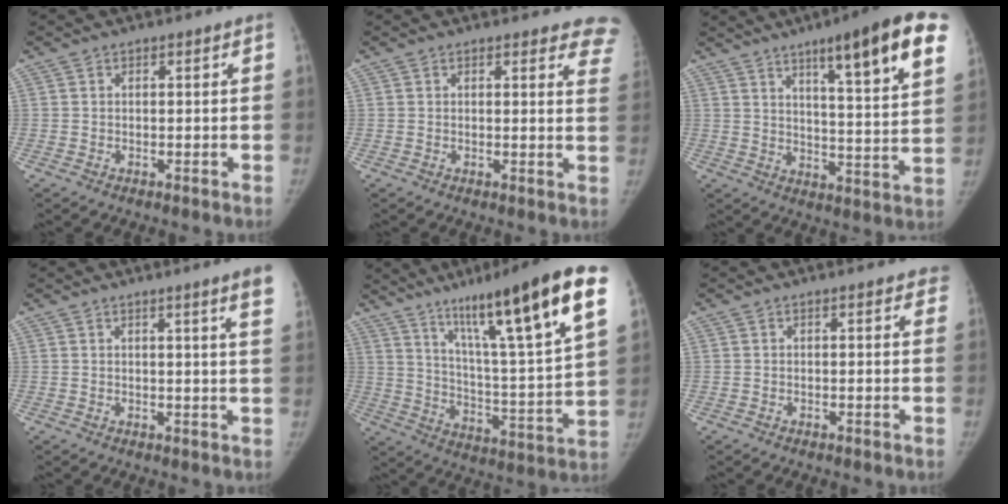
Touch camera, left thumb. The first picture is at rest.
{"total": 8.4, "force": [7.8, 2.9, 1.1], "torque": [0.042, -0.050, 0.046]}
{"total": 19.2, "force": [10.2, 3.2, 16.0], "torque": [-0.195, -0.034, 0.145]}
{"total": 5.6, "force": [3.7, -0.6, 4.2], "torque": [-0.053, -0.018, 0.037]}
{"total": 25.4, "force": [14.3, 3.3, 20.8], "torque": [-0.307, -0.041, 0.229]}
{"total": 2.4, "force": [1.9, 1.2, 0.9], "torque": [0.014, -0.002, 0.006]}